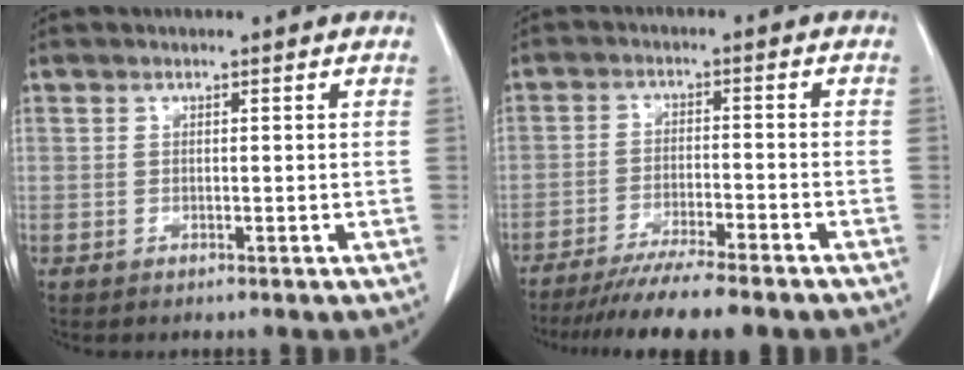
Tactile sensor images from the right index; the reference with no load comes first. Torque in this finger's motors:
{"motor_torque": [0.60, -0.59, 0.40, 0.17]}